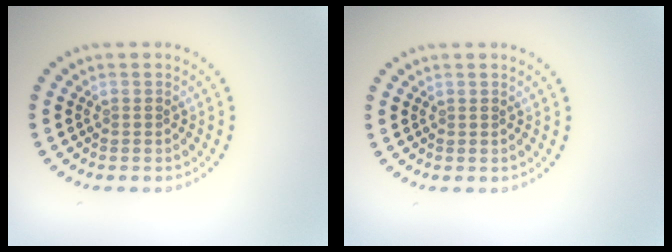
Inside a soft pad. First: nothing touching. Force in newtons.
{"total": 0.0}